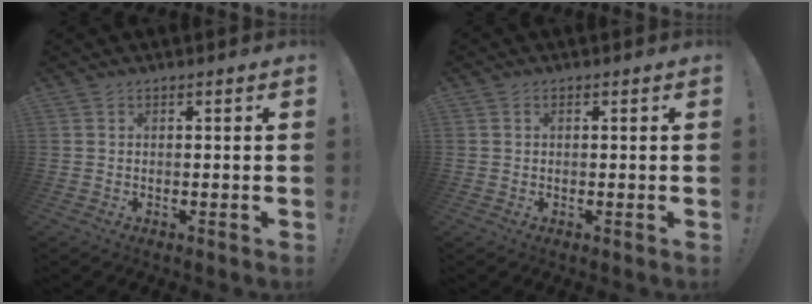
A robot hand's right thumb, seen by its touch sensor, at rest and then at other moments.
{"total": 0.5, "force": [0.2, 0.5, 0.1], "torque": [-0.007, 0.004, 0.004]}